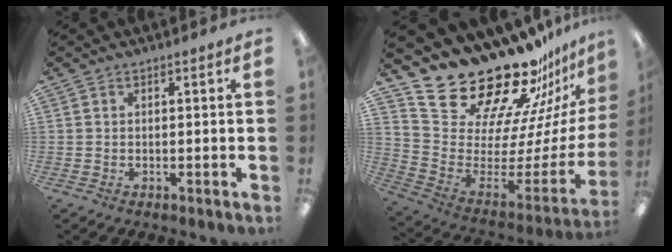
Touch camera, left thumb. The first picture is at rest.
{"total": 26.1, "force": [22.7, 9.3, 9.1], "torque": [-0.138, -0.194, 0.422]}